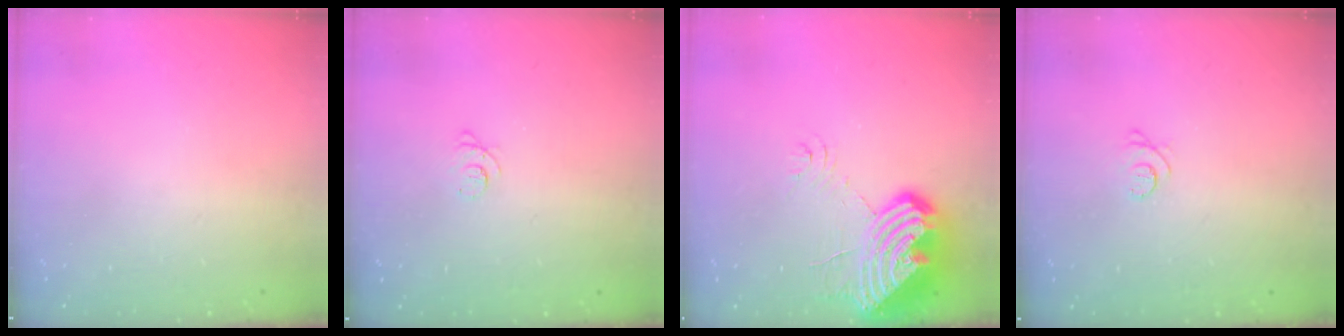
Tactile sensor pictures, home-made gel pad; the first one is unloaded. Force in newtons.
{"total": 2.4, "press": 2.4, "slide": 0.3}
{"total": 15.6, "press": 15.4, "slide": 2.2}
{"total": 2.3, "press": 2.3, "slide": 0.3}